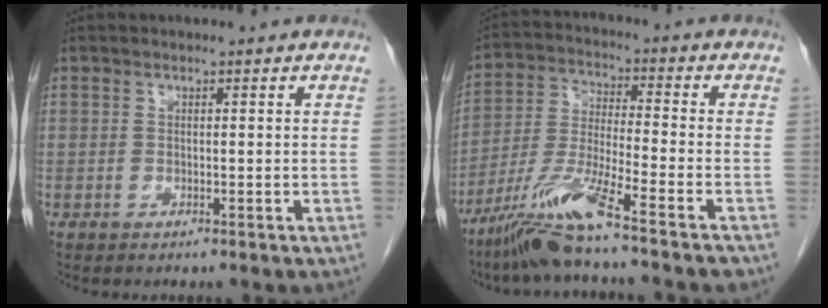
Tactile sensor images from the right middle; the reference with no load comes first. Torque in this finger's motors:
{"motor_torque": [1.05, -0.87, 0.31, 0.16]}